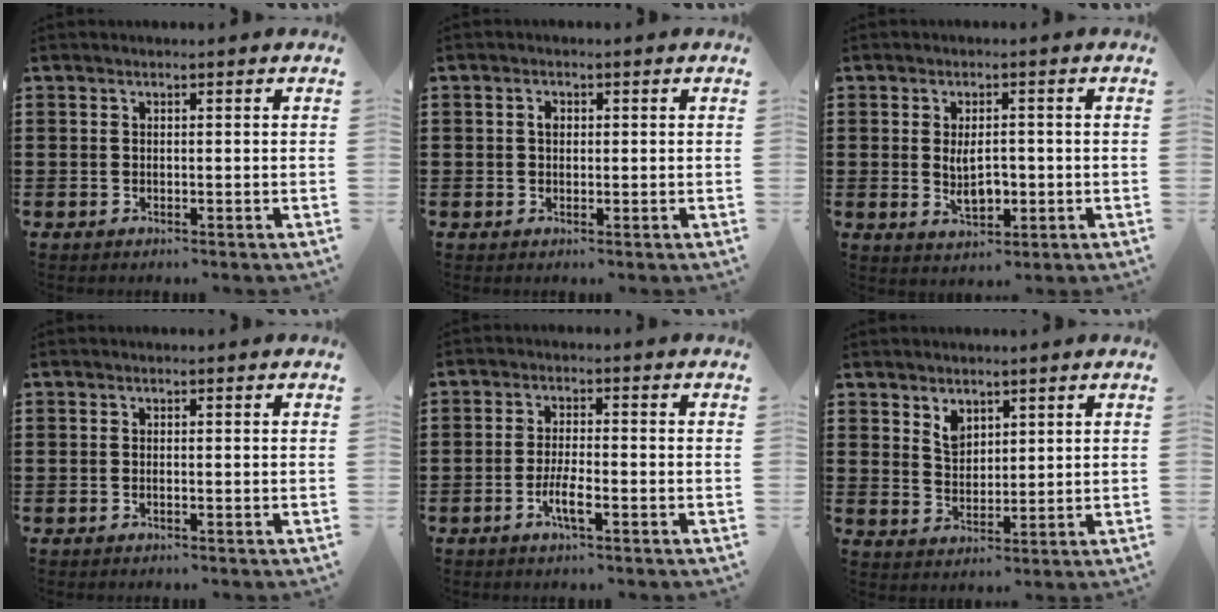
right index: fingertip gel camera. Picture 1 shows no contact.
{"total": 1.5, "force": [0.2, 1.0, 1.1], "torque": [-0.023, 0.007, 0.002]}
{"total": 4.9, "force": [-0.3, 2.4, 4.2], "torque": [-0.078, 0.000, -0.008]}
{"total": 0.0}
{"total": 4.1, "force": [-1.9, 0.8, 3.6], "torque": [-0.072, -0.003, -0.037]}
{"total": 3.5, "force": [2.4, 2.2, 1.1], "torque": [-0.021, 0.002, 0.044]}